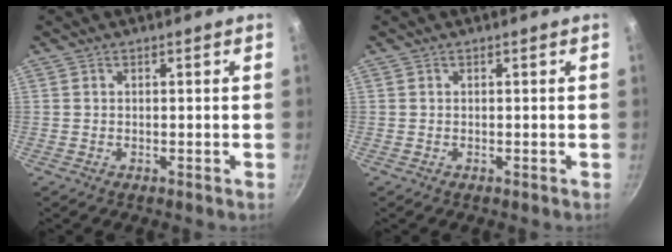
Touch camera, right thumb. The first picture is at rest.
{"total": 0.0}